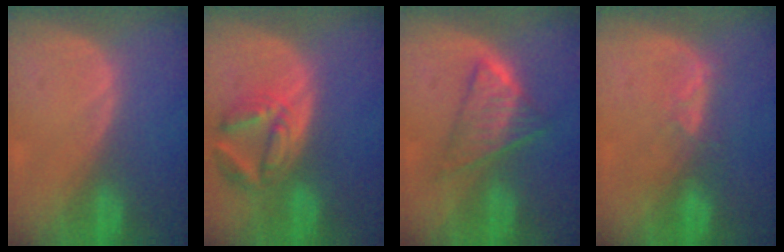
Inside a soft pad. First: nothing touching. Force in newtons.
{"total": 7.6, "press": 6.8, "slide": 3.4}
{"total": 6.1, "press": 5.7, "slide": 2.1}
{"total": 2.6, "press": 2.5, "slide": 0.8}